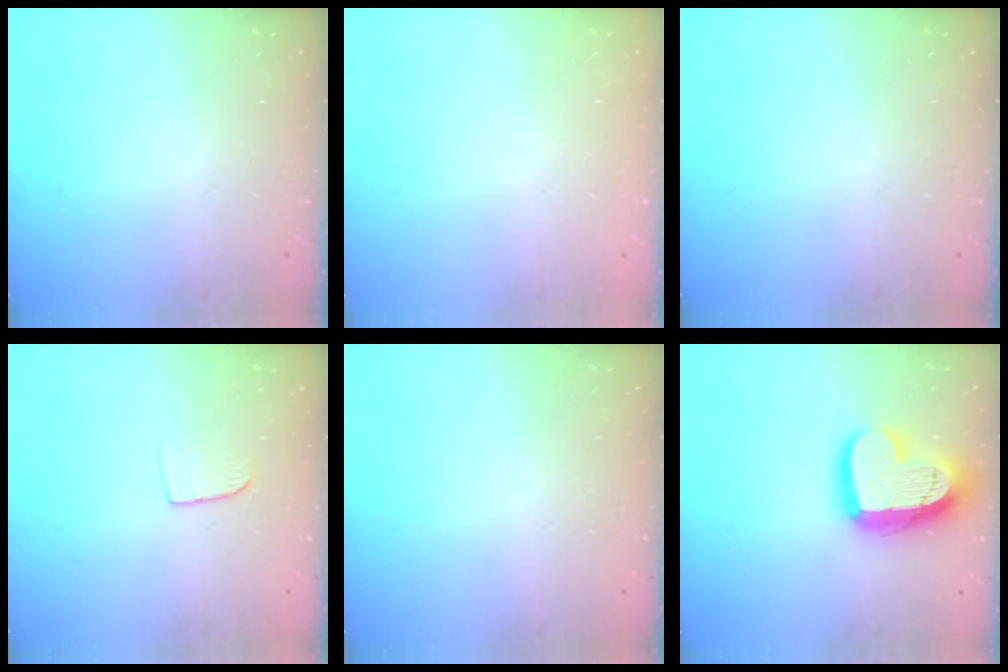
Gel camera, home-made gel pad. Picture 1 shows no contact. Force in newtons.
{"total": 0.0}
{"total": 0.0}
{"total": 5.6, "press": 5.6, "slide": 0.4}
{"total": 0.0}
{"total": 19.3, "press": 19.2, "slide": 1.7}